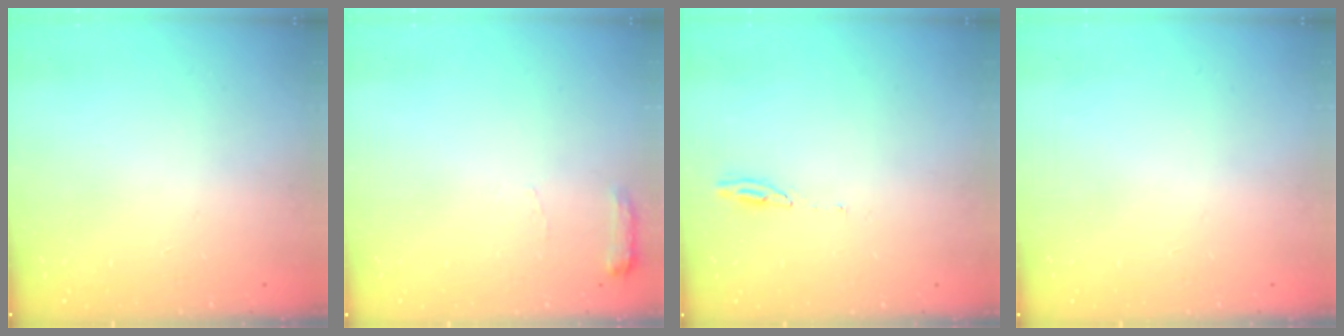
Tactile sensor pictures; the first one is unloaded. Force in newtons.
{"total": 5.6, "press": 5.6, "slide": 0.7}
{"total": 3.3, "press": 3.3, "slide": 0.3}
{"total": 0.0}